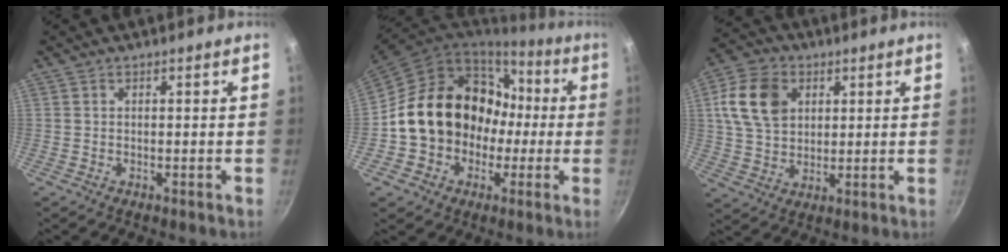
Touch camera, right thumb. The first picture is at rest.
{"total": 18.9, "force": [-0.6, 15.8, 10.3], "torque": [-0.143, 0.061, 0.002]}
{"total": 12.3, "force": [3.6, 9.0, 7.6], "torque": [-0.123, 0.001, 0.064]}